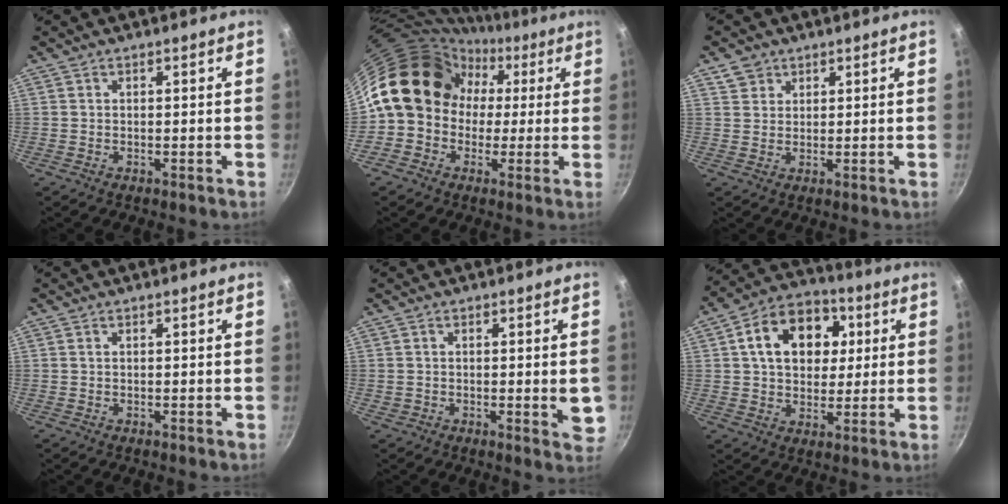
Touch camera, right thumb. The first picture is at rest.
{"total": 15.5, "force": [0.6, 13.6, 7.4], "torque": [-0.078, 0.049, -0.006]}
{"total": 3.4, "force": [2.0, 2.7, 0.5], "torque": [0.009, 0.003, 0.034]}
{"total": 0.0}
{"total": 4.3, "force": [-0.2, 1.8, 4.0], "torque": [-0.047, -0.008, -0.002]}
{"total": 15.6, "force": [3.9, 11.5, 9.8], "torque": [-0.125, 0.014, 0.050]}